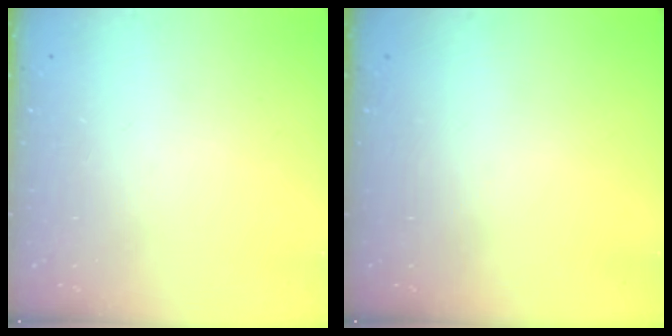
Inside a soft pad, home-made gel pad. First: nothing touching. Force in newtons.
{"total": 0.0}